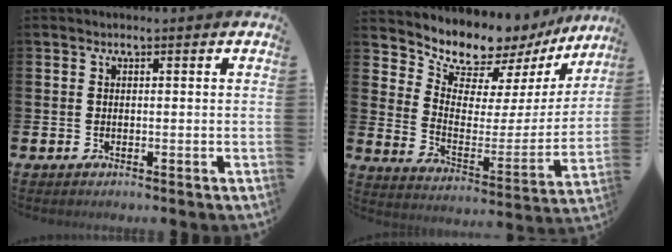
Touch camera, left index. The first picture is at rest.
{"total": 10.0, "force": [9.0, 3.8, 2.0], "torque": [-0.082, -0.070, 0.159]}